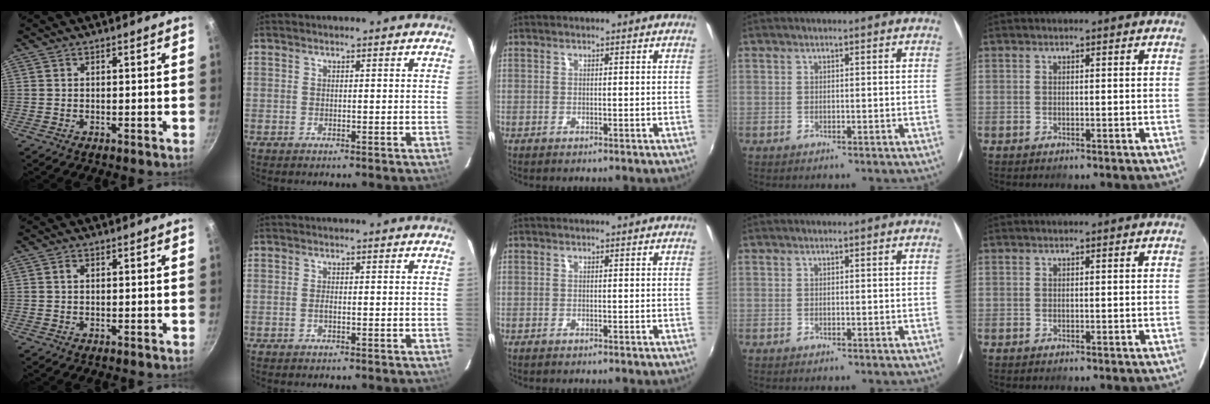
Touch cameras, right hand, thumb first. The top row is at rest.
{"thumb": {"total": 1.1, "force": [0.3, 0.7, 0.8], "torque": [-0.014, 0.004, 0.003]}, "index": {"total": 0.8, "force": [-0.3, 0.3, 0.7], "torque": [-0.015, 0.000, -0.007]}}